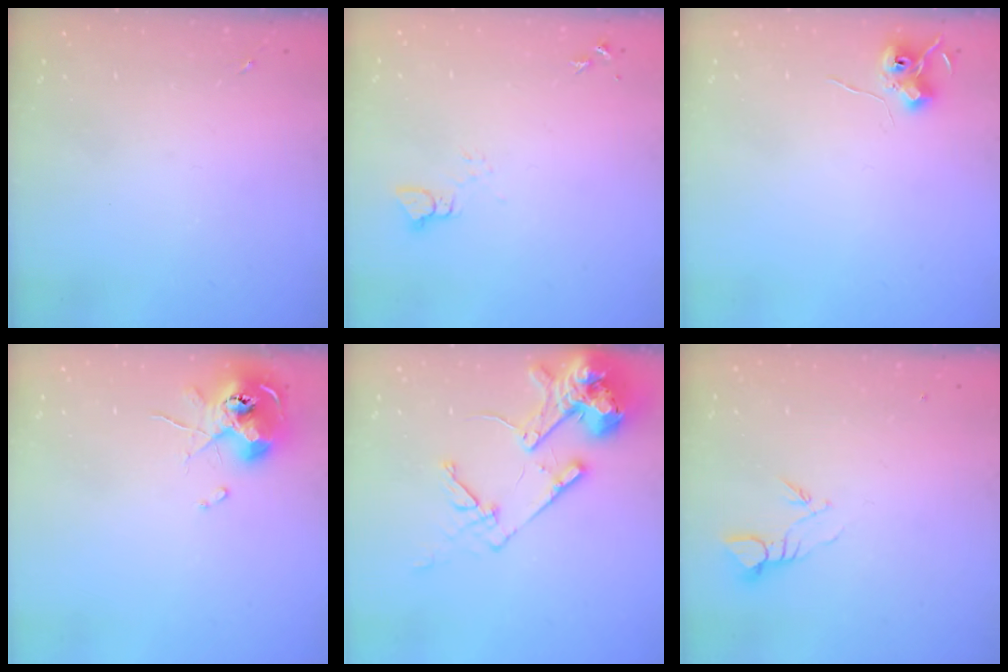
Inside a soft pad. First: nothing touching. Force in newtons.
{"total": 2.5, "press": 2.5, "slide": 0.1}
{"total": 6.9, "press": 6.9, "slide": 0.6}
{"total": 10.2, "press": 10.1, "slide": 1.4}
{"total": 16.6, "press": 16.5, "slide": 2.3}
{"total": 3.9, "press": 3.9, "slide": 0.3}